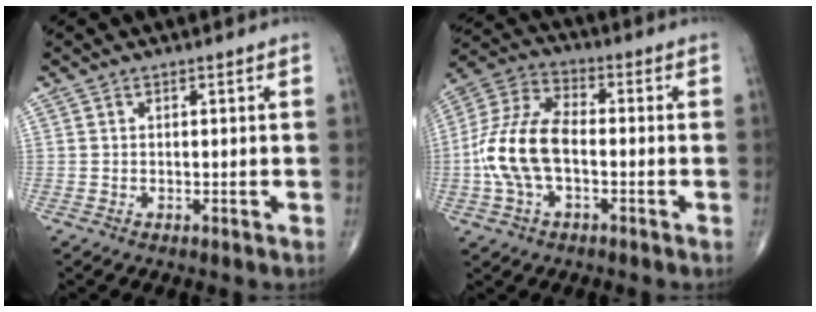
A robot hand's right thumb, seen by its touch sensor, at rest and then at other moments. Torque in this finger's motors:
{"motor_torque": [0.66, 1.32, 0.97, -0.84, 0.14]}